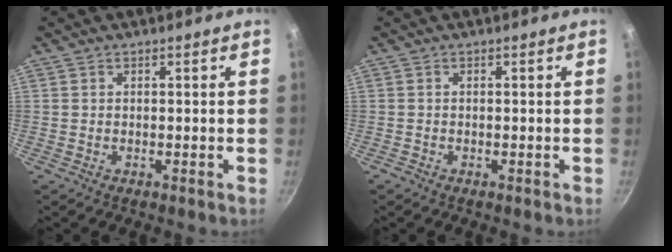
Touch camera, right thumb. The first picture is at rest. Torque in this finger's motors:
{"motor_torque": [0.11, 0.02, -0.08, -0.01, 0.01]}